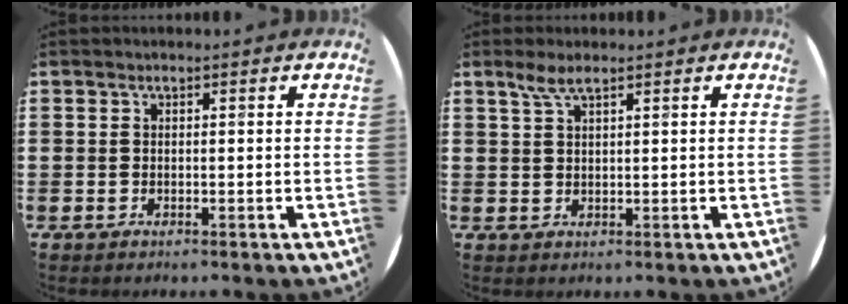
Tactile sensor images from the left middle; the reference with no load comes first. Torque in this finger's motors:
{"motor_torque": [0.40, -0.31, 0.04, 0.06]}